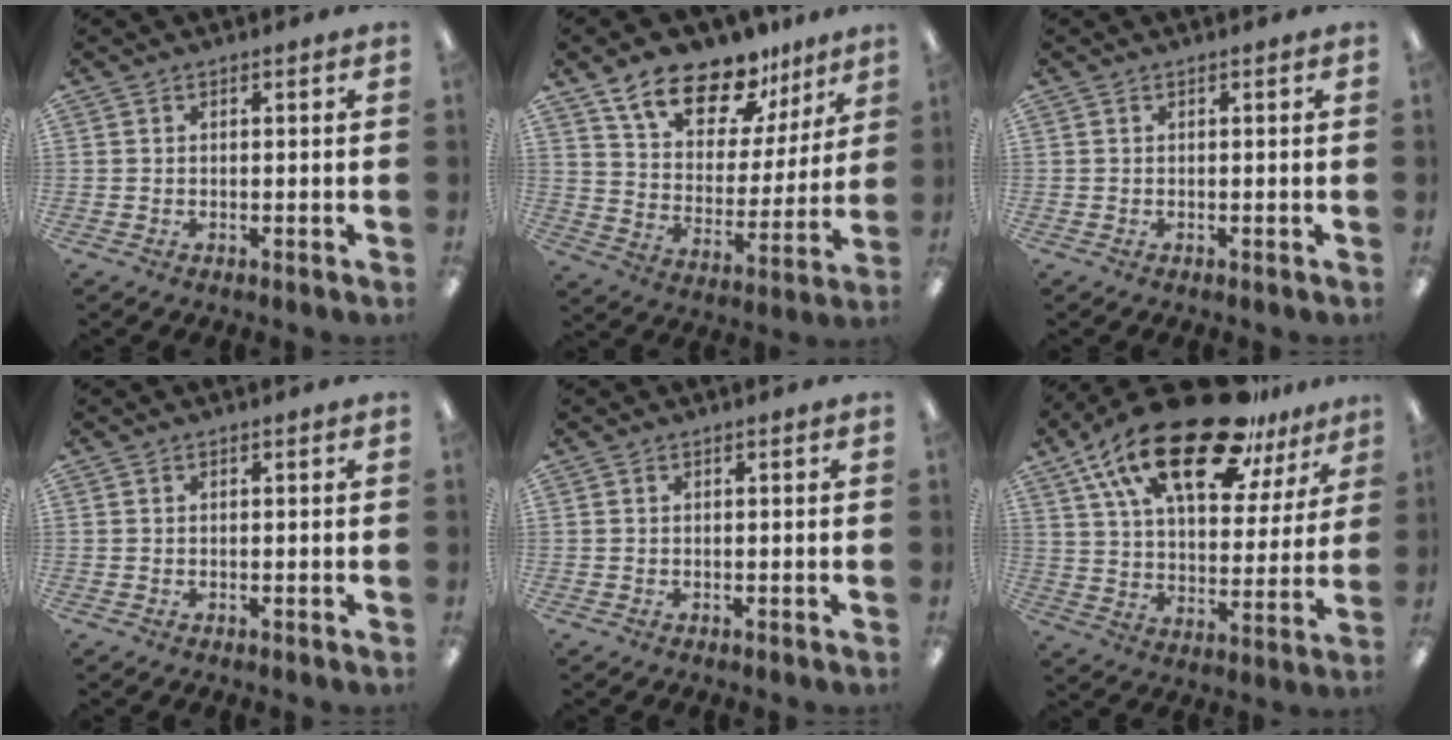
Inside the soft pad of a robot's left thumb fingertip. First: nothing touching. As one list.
[{"total": 16.5, "force": [12.9, 7.3, 7.1], "torque": [-0.128, -0.084, 0.231]}, {"total": 0.0}, {"total": 0.0}, {"total": 0.0}, {"total": 25.0, "force": [16.3, 10.0, 16.2], "torque": [-0.286, -0.091, 0.276]}]